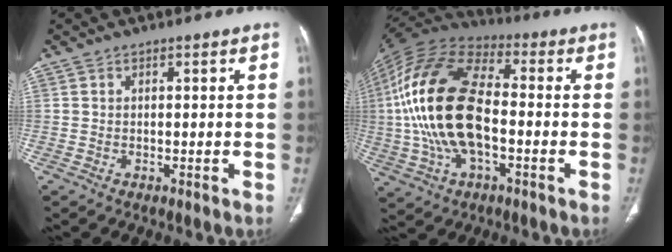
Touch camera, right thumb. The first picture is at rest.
{"total": 22.1, "force": [-1.4, 11.7, 18.8], "torque": [-0.385, 0.021, -0.027]}